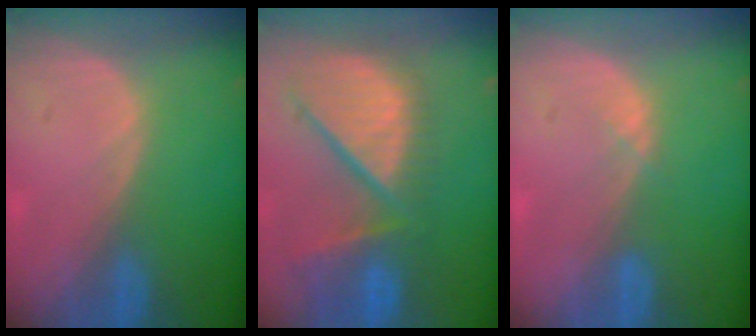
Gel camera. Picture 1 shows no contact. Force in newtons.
{"total": 12.3, "press": 10.6, "slide": 6.3}
{"total": 0.9, "press": 0.9, "slide": 0.3}